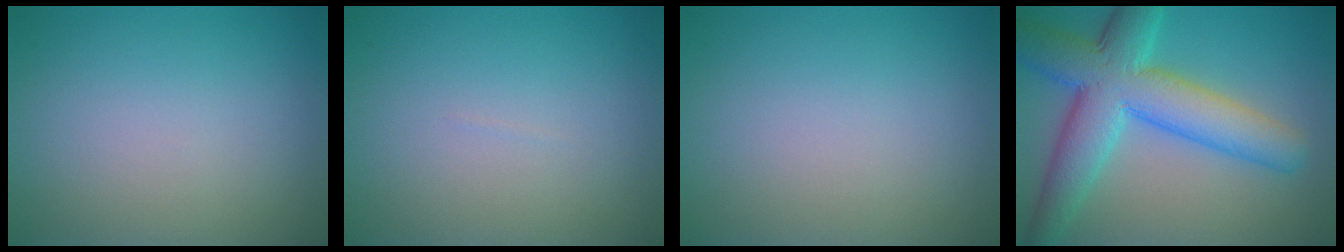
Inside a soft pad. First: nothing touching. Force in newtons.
{"total": 0.0}
{"total": 0.0}
{"total": 9.1, "press": 9.1, "slide": 0.3}